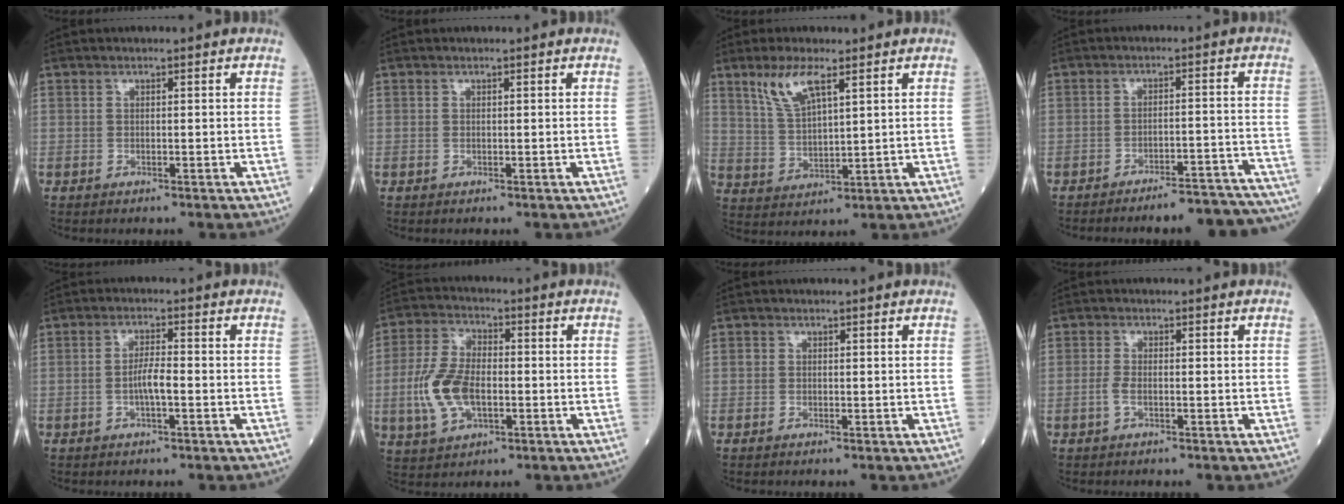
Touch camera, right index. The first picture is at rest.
{"total": 0.0}
{"total": 6.9, "force": [4.2, 1.6, 5.3], "torque": [-0.116, 0.002, 0.089]}
{"total": 13.5, "force": [-12.9, 1.1, 3.8], "torque": [-0.017, 0.025, -0.156]}
{"total": 3.3, "force": [-0.9, 0.4, 3.1], "torque": [-0.060, 0.003, -0.018]}
{"total": 9.9, "force": [-2.0, 5.1, 8.3], "torque": [-0.193, 0.008, -0.038]}
{"total": 0.5, "force": [-0.1, 0.5, 0.1], "torque": [0.001, 0.002, -0.005]}
{"total": 1.7, "force": [-0.7, 0.5, 1.4], "torque": [-0.035, 0.000, -0.016]}